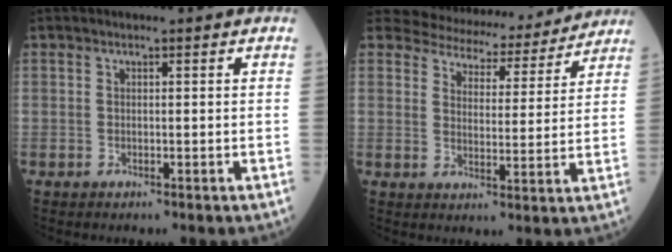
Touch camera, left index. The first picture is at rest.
{"total": 14.2, "force": [13.4, 4.2, 2.3], "torque": [-0.019, 0.005, 0.163]}